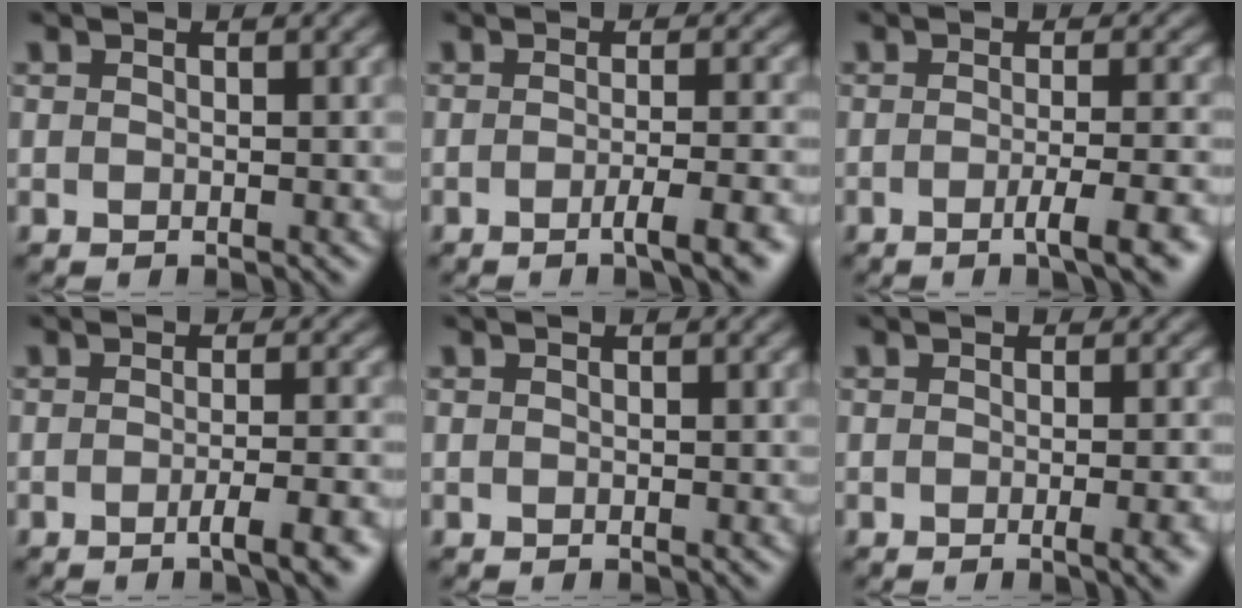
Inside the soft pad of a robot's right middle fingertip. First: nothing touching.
{"total": 3.9, "force": [-1.6, 0.9, 3.4], "torque": [-0.043, 0.001, -0.032]}
{"total": 4.2, "force": [-1.5, 0.8, 3.9], "torque": [-0.050, -0.002, -0.029]}
{"total": 3.9, "force": [-1.6, 0.9, 3.4], "torque": [-0.043, 0.001, -0.030]}
{"total": 0.0}
{"total": 3.5, "force": [-0.8, 1.2, 3.2], "torque": [-0.028, -0.004, -0.010]}